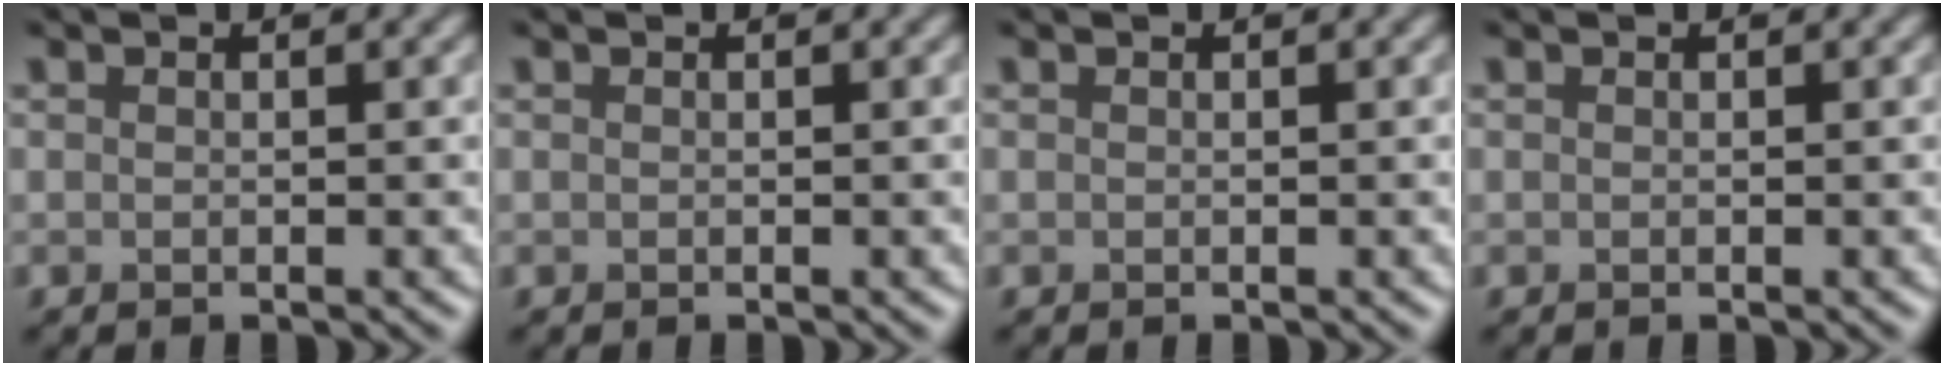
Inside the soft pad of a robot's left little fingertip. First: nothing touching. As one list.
[{"total": 0.0}, {"total": 0.0}, {"total": 0.0}]